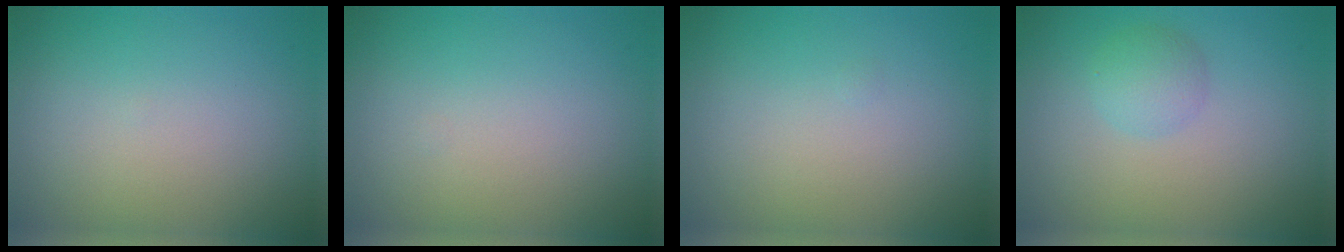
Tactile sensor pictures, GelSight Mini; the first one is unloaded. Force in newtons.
{"total": 0.0}
{"total": 0.0}
{"total": 2.1, "press": 2.1, "slide": 0.0}